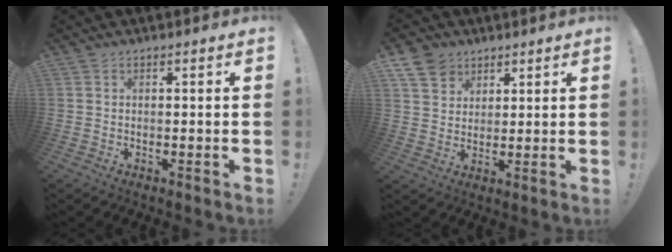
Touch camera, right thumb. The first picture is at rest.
{"total": 8.3, "force": [5.3, 6.1, 2.1], "torque": [-0.039, -0.028, 0.106]}